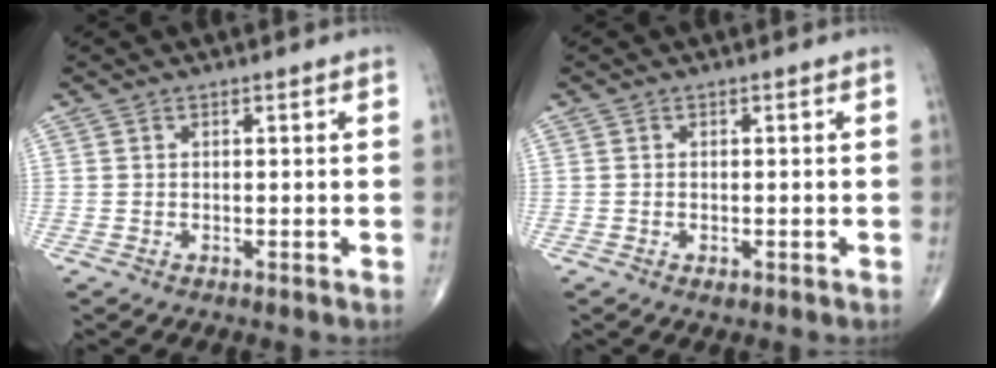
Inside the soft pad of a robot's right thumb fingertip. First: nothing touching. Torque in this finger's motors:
{"motor_torque": [-0.29, -0.01, -0.17, -0.13, 0.00]}